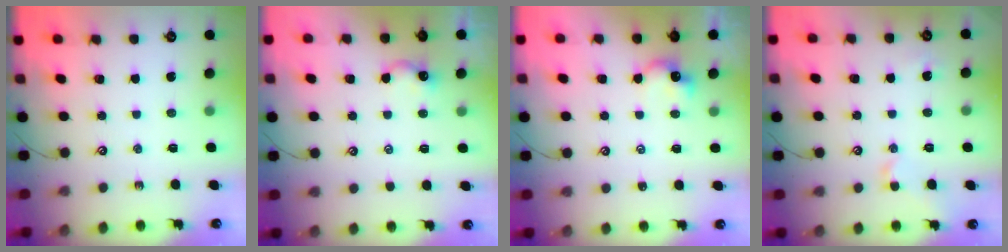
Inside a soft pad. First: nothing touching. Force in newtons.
{"total": 2.4, "press": 2.4, "slide": 0.2}
{"total": 1.7, "press": 1.7, "slide": 0.4}
{"total": 1.5, "press": 1.4, "slide": 0.5}